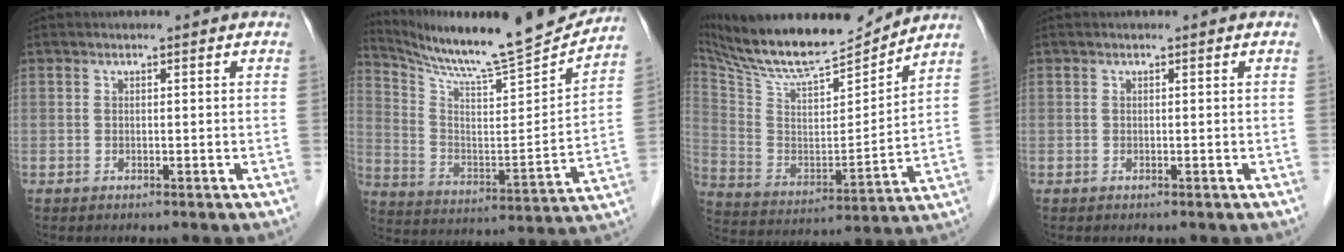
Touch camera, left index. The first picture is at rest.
{"total": 18.7, "force": [17.8, 0.1, 5.8], "torque": [-0.116, -0.062, 0.277]}
{"total": 17.1, "force": [16.0, 1.5, 5.8], "torque": [-0.121, -0.018, 0.282]}
{"total": 0.0}